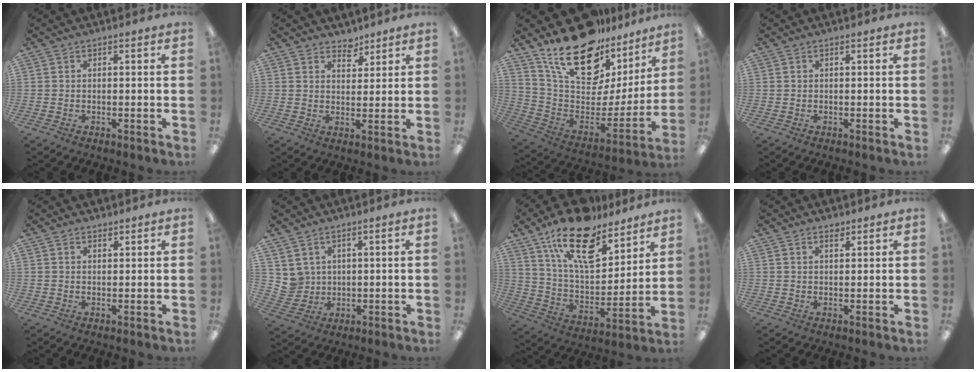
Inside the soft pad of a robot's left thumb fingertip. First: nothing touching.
{"total": 3.9, "force": [3.4, 1.8, 0.3], "torque": [0.009, -0.023, 0.059]}
{"total": 23.2, "force": [16.9, 10.5, 12.0], "torque": [-0.203, -0.111, 0.300]}
{"total": 0.0}
{"total": 1.1, "force": [1.1, 0.3, 0.1], "torque": [-0.002, -0.002, 0.022]}
{"total": 4.6, "force": [2.8, 3.6, 0.0], "torque": [-0.012, -0.011, 0.054]}
{"total": 20.6, "force": [14.0, 9.0, 12.0], "torque": [-0.200, -0.079, 0.244]}
{"total": 1.6, "force": [1.3, 0.5, 0.7], "torque": [-0.007, -0.005, 0.023]}